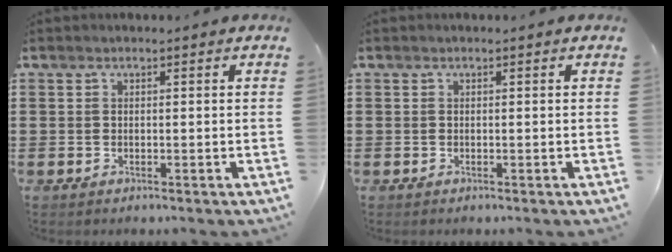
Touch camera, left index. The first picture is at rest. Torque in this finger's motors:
{"motor_torque": [0.07, 0.00, 0.00, -0.01]}